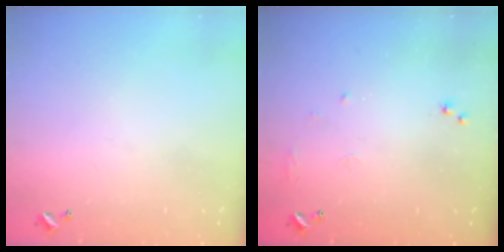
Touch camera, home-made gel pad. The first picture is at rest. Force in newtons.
{"total": 6.4, "press": 6.3, "slide": 1.0}